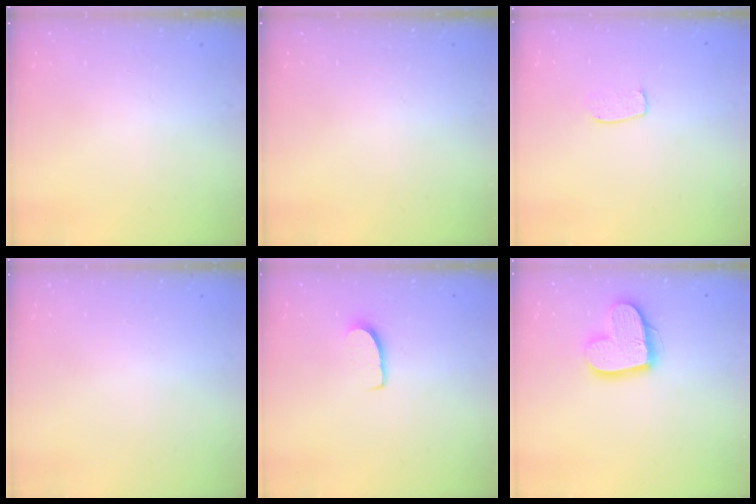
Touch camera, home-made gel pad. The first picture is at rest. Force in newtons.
{"total": 0.0}
{"total": 3.9, "press": 3.9, "slide": 0.3}
{"total": 0.5, "press": 0.5, "slide": 0.1}
{"total": 5.8, "press": 5.8, "slide": 0.5}
{"total": 14.6, "press": 14.6, "slide": 1.3}